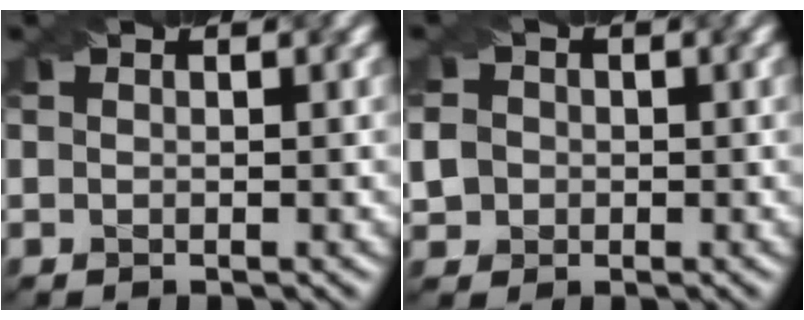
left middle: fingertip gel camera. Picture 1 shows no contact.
{"total": 3.2, "force": [0.1, 2.9, 1.2], "torque": [-0.024, 0.019, -0.005]}